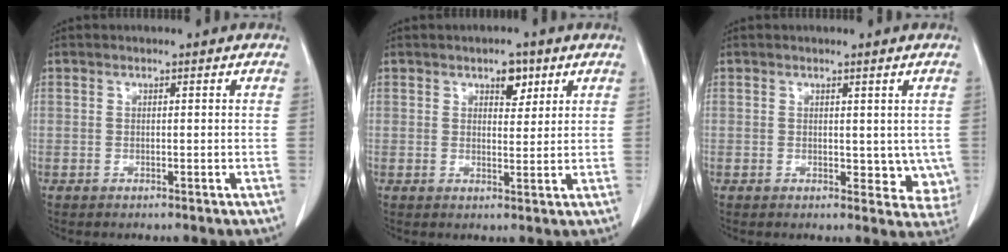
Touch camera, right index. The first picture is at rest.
{"total": 3.3, "force": [1.8, 1.8, 2.1], "torque": [-0.028, 0.003, 0.026]}
{"total": 5.1, "force": [0.2, 3.4, 3.8], "torque": [-0.023, -0.008, 0.003]}